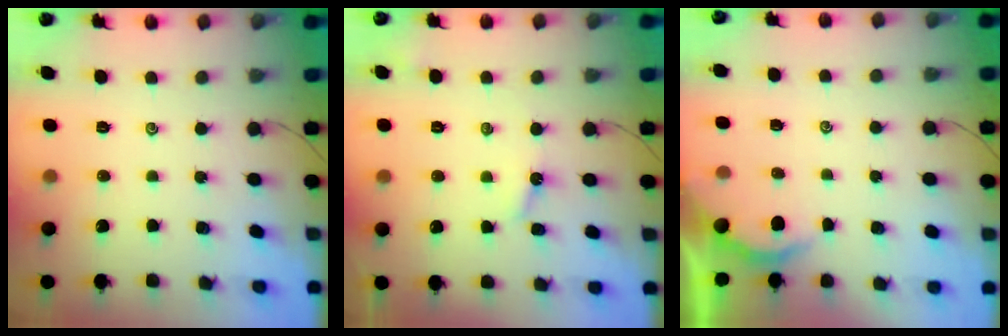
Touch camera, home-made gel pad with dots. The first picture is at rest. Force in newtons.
{"total": 3.3, "press": 3.3, "slide": 0.4}
{"total": 1.8, "press": 1.7, "slide": 0.3}